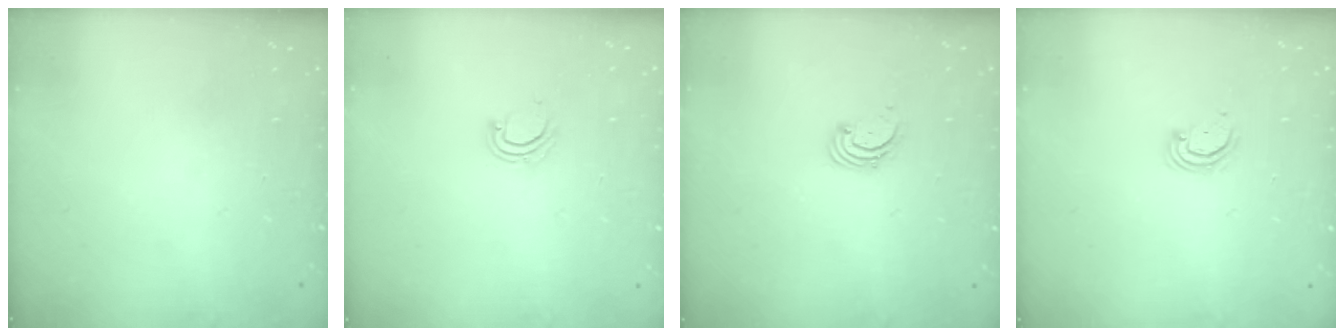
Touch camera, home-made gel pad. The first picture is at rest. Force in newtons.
{"total": 2.2, "press": 2.2, "slide": 0.1}
{"total": 1.7, "press": 1.7, "slide": 0.2}
{"total": 2.9, "press": 2.9, "slide": 0.2}